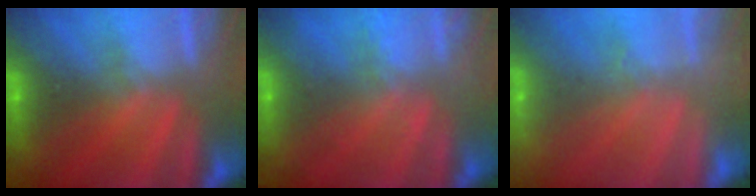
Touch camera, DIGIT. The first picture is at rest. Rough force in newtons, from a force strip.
{"total": 2.1}
{"total": 2.3}